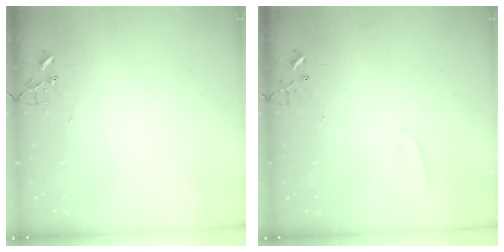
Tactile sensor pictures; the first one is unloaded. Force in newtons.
{"total": 2.5, "press": 2.5, "slide": 0.4}